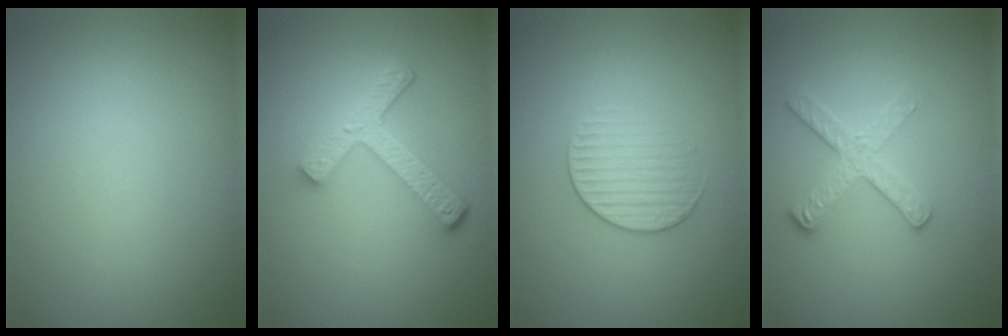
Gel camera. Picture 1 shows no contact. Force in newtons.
{"total": 4.3, "press": 3.3, "slide": 2.8}
{"total": 1.7, "press": 1.1, "slide": 1.3}
{"total": 2.8, "press": 2.5, "slide": 1.3}